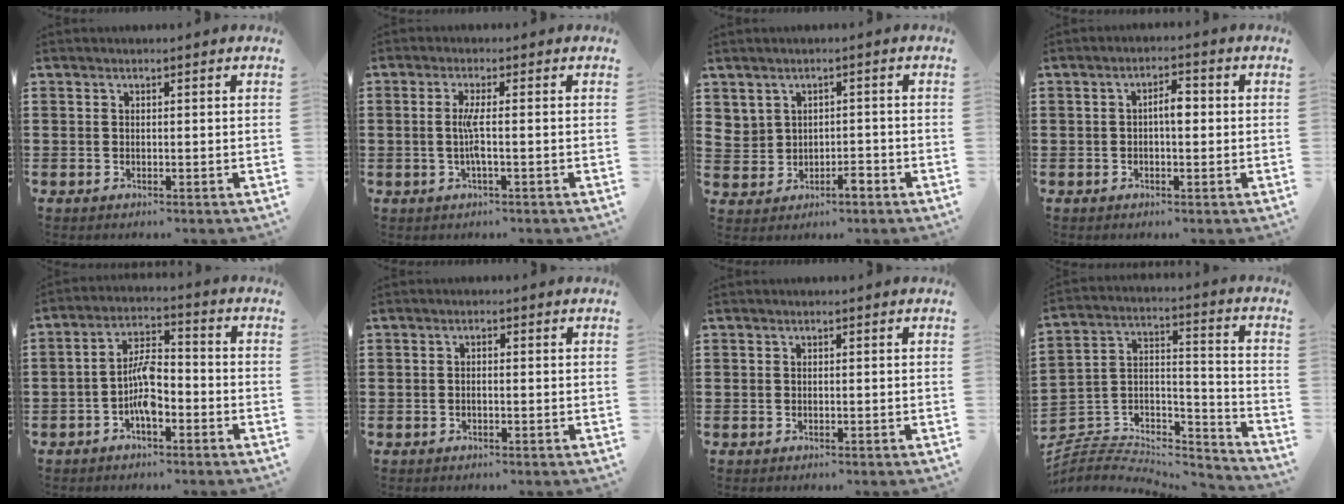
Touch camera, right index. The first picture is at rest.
{"total": 3.3, "force": [-0.4, -0.1, 3.3], "torque": [-0.077, -0.012, -0.015]}
{"total": 2.1, "force": [-0.3, 1.7, 1.2], "torque": [-0.030, 0.003, -0.009]}
{"total": 3.1, "force": [-0.1, 1.1, 2.9], "torque": [-0.053, 0.006, -0.003]}
{"total": 6.6, "force": [-2.5, 2.8, 5.4], "torque": [-0.114, 0.008, -0.051]}
{"total": 0.7, "force": [-0.3, 0.0, 0.6], "torque": [-0.011, -0.005, -0.005]}
{"total": 0.0}
{"total": 4.3, "force": [-3.8, 2.0, 0.7], "torque": [-0.026, -0.008, -0.081]}